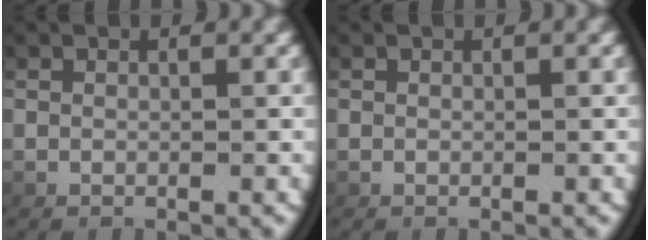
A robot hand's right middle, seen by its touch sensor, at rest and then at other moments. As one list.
[{"total": 0.0}]